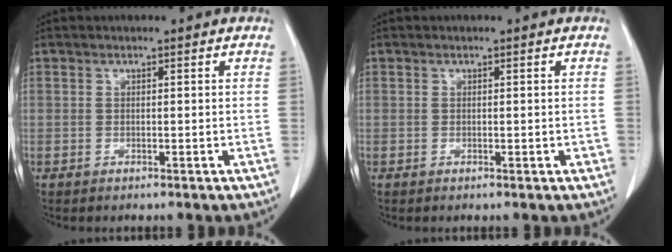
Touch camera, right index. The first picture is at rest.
{"total": 1.1, "force": [-0.2, 0.4, 1.0], "torque": [-0.013, 0.000, 0.001]}